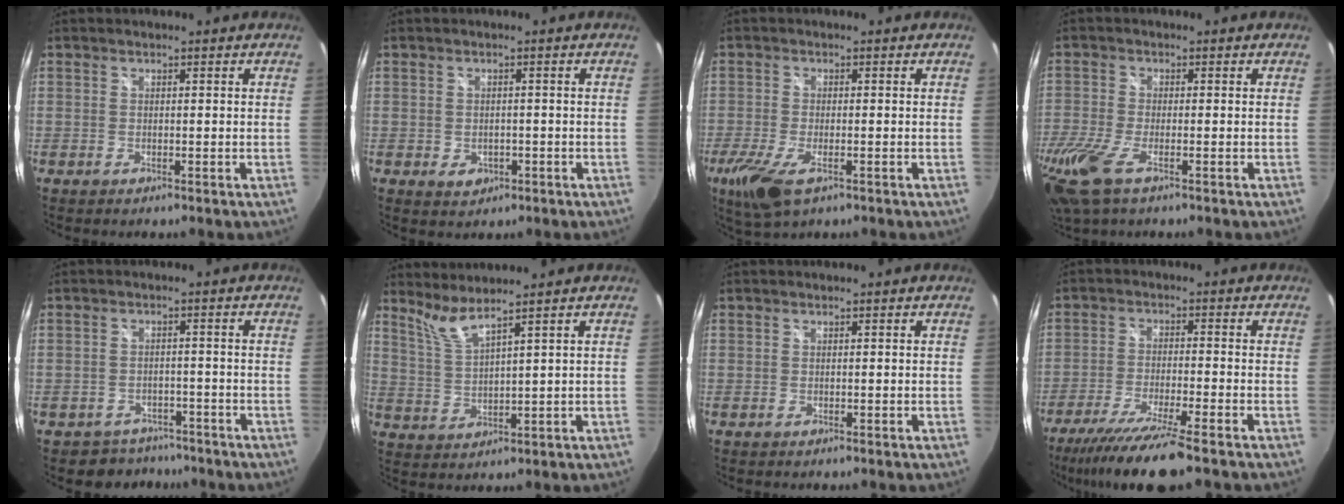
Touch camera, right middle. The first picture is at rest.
{"total": 2.8, "force": [-0.8, 2.3, 1.5], "torque": [-0.026, -0.003, -0.007]}
{"total": 7.9, "force": [-4.2, 2.9, 6.1], "torque": [-0.142, -0.030, -0.078]}
{"total": 13.2, "force": [-7.2, 5.1, 9.8], "torque": [-0.234, -0.055, -0.141]}
{"total": 5.6, "force": [-4.5, 3.4, 0.1], "torque": [-0.009, 0.017, -0.063]}
{"total": 5.1, "force": [4.4, -1.0, 2.4], "torque": [-0.050, -0.006, 0.094]}
{"total": 0.0}
{"total": 12.9, "force": [-10.2, -0.3, 7.8], "torque": [-0.164, -0.034, -0.175]}